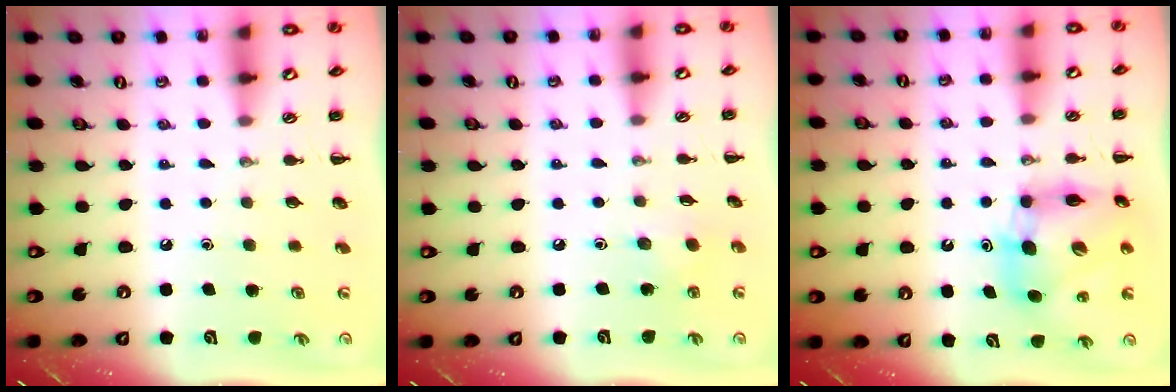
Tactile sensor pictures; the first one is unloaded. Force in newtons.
{"total": 2.8, "press": 2.7, "slide": 0.7}
{"total": 9.7, "press": 9.6, "slide": 1.7}